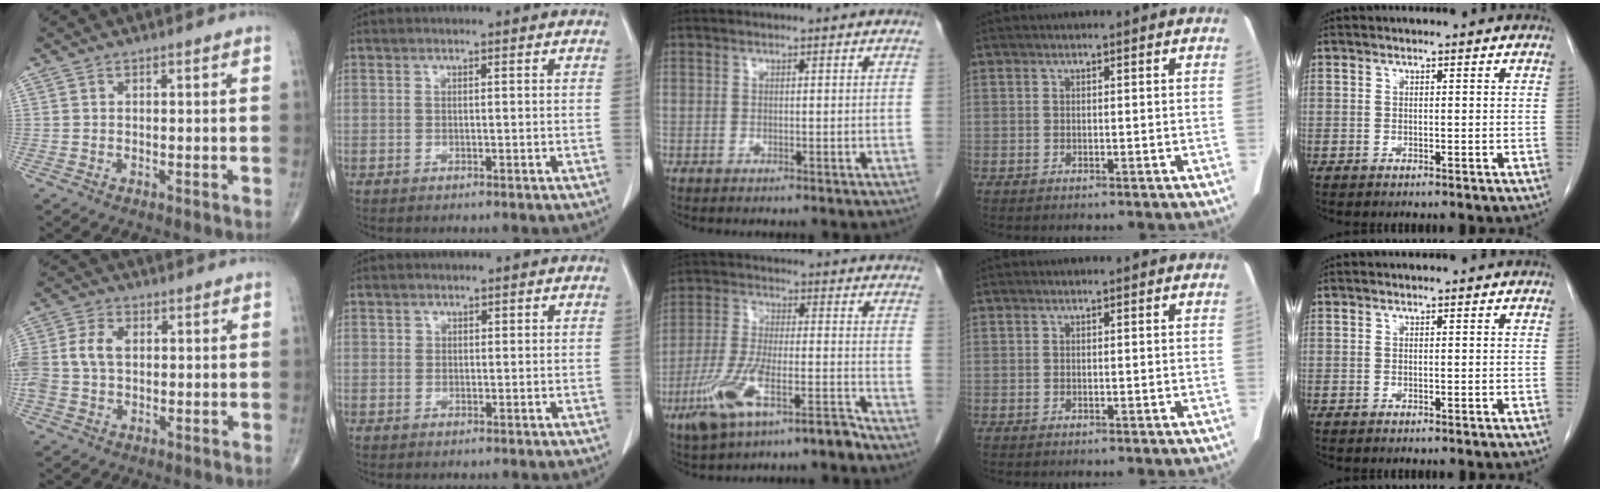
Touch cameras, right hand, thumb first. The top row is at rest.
{"thumb": {"total": 7.9, "force": [0.7, 5.6, 5.5], "torque": [-0.124, 0.018, 0.015]}, "index": {"total": 0.9, "force": [0.5, 0.7, 0.1], "torque": [0.011, 0.003, 0.007]}, "middle": {"total": 10.6, "force": [-7.2, 2.1, 7.5], "torque": [-0.154, 0.000, -0.131]}}